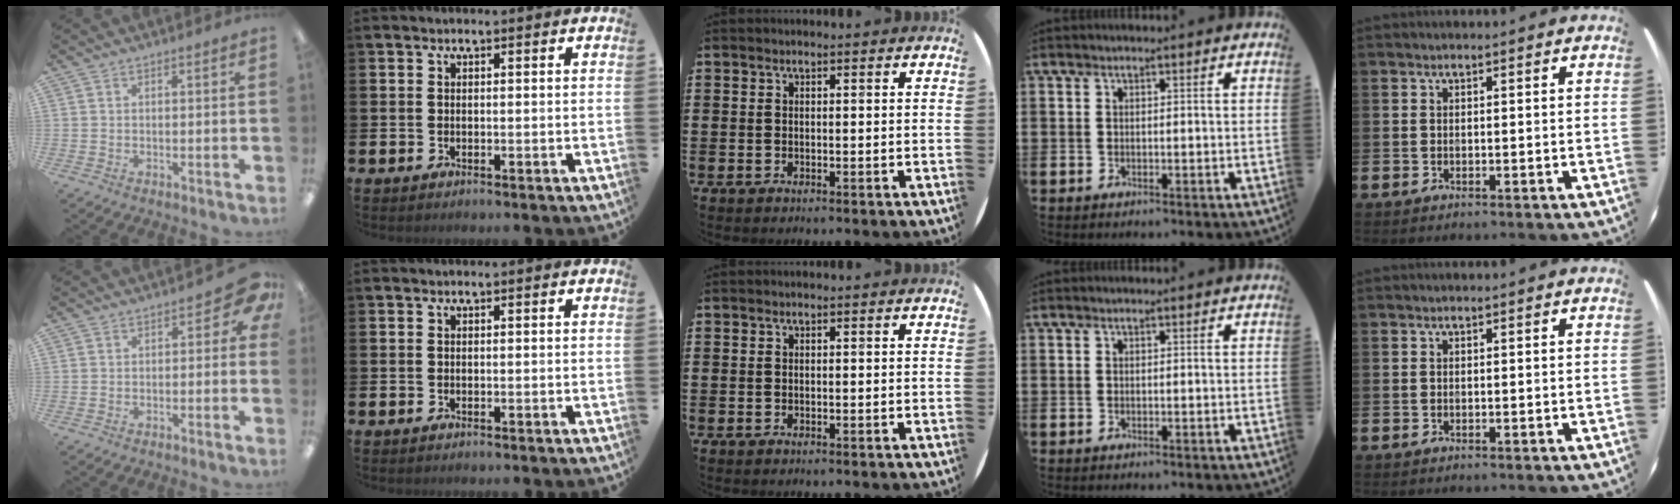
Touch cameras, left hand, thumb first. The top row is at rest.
{"thumb": {"total": 4.0, "force": [0.0, 2.7, 2.9], "torque": [-0.030, -0.001, -0.003]}}